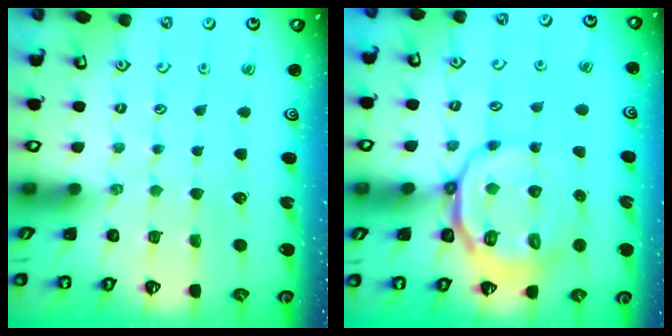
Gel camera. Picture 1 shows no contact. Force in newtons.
{"total": 11.9, "press": 11.6, "slide": 2.8}